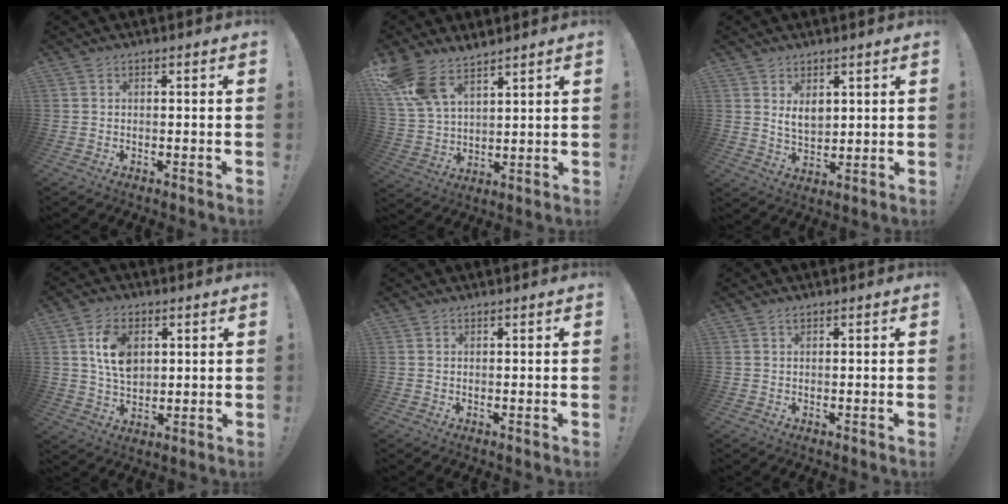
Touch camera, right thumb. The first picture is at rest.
{"total": 12.4, "force": [9.3, 6.0, 5.6], "torque": [-0.120, -0.044, 0.183]}
{"total": 6.4, "force": [3.3, 4.2, 3.5], "torque": [-0.054, -0.018, 0.060]}
{"total": 10.4, "force": [3.5, 7.0, 6.8], "torque": [-0.114, -0.001, 0.066]}
{"total": 0.8, "force": [0.8, 0.1, -0.2], "torque": [0.013, -0.004, 0.014]}
{"total": 0.8, "force": [0.8, 0.2, 0.0], "torque": [0.008, -0.003, 0.014]}